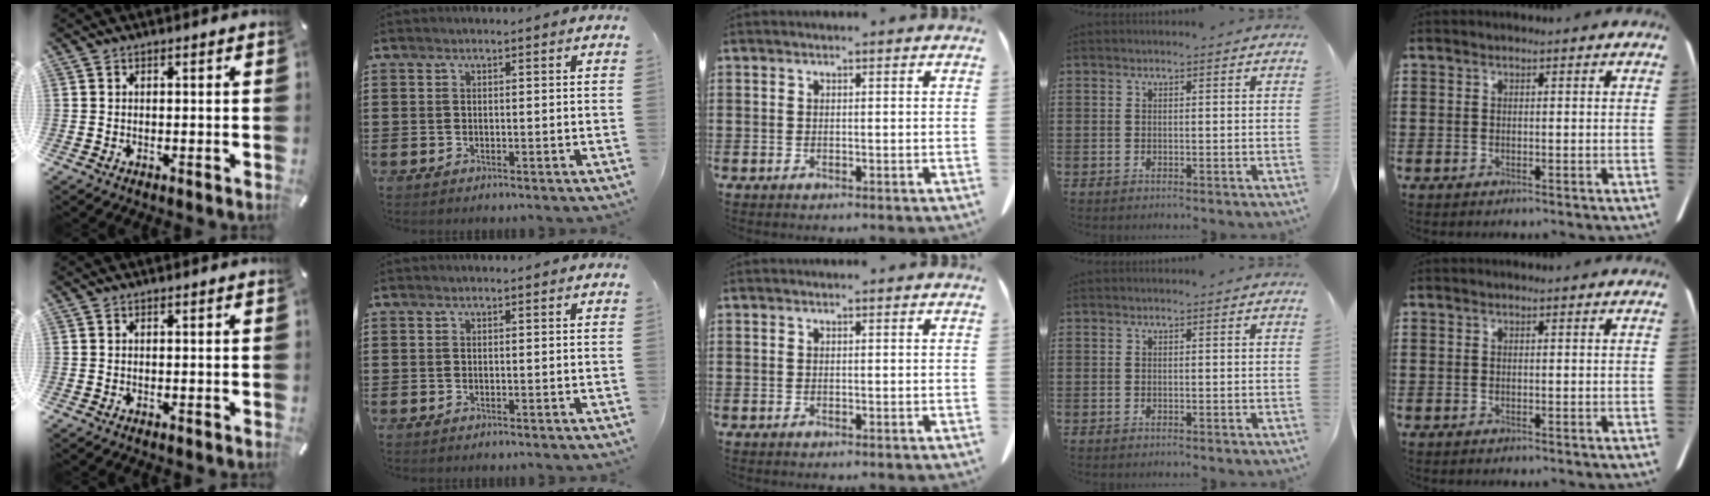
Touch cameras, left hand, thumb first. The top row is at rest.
{}